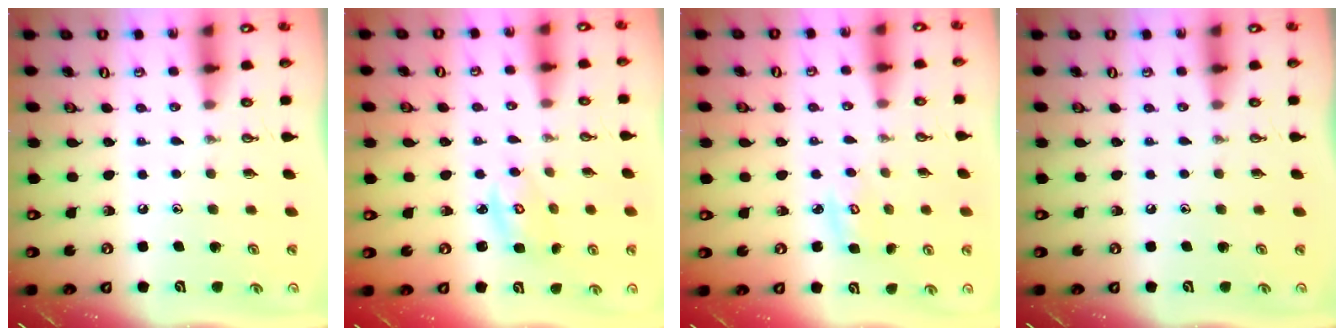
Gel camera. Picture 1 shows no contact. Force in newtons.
{"total": 4.4, "press": 4.3, "slide": 0.5}
{"total": 2.9, "press": 2.9, "slide": 0.1}
{"total": 0.0}